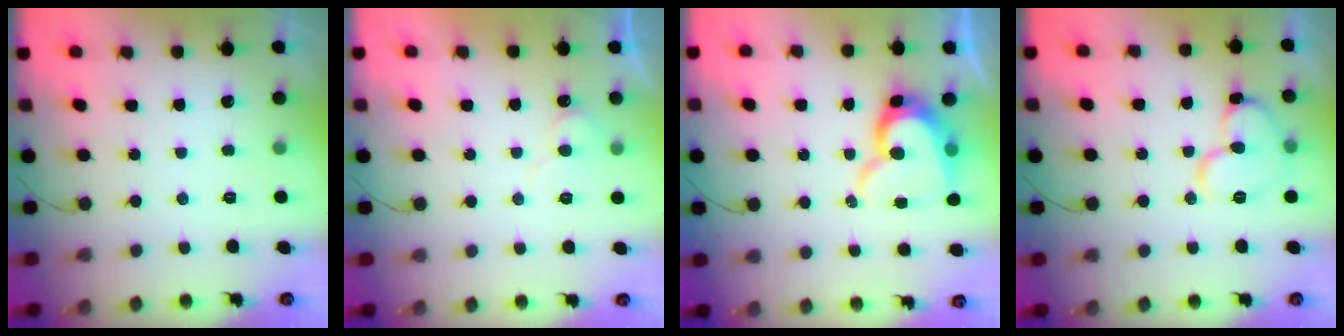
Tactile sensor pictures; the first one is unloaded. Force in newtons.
{"total": 7.5, "press": 7.5, "slide": 0.8}
{"total": 13.1, "press": 13.0, "slide": 1.2}
{"total": 12.5, "press": 12.4, "slide": 1.6}